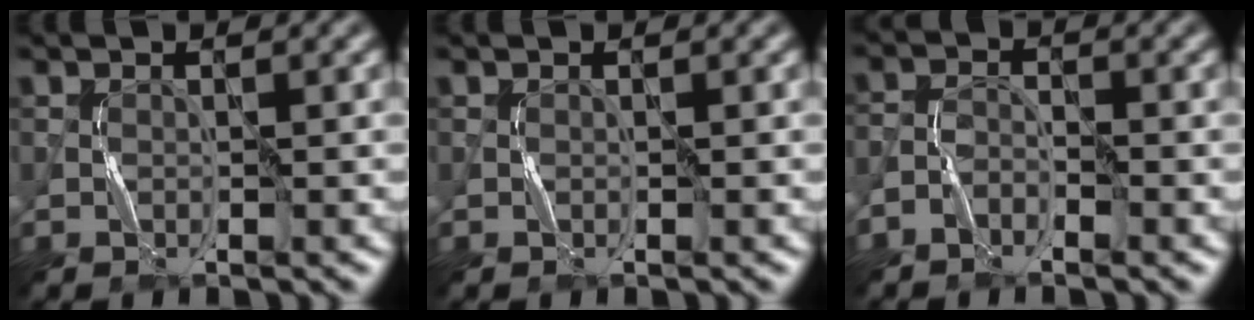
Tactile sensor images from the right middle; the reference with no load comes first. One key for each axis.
{"total": 0.0}
{"total": 1.8, "fx": -1.4, "fy": 0.8, "fz": 0.7, "tx": -0.014, "ty": 0.006, "tz": -0.035}